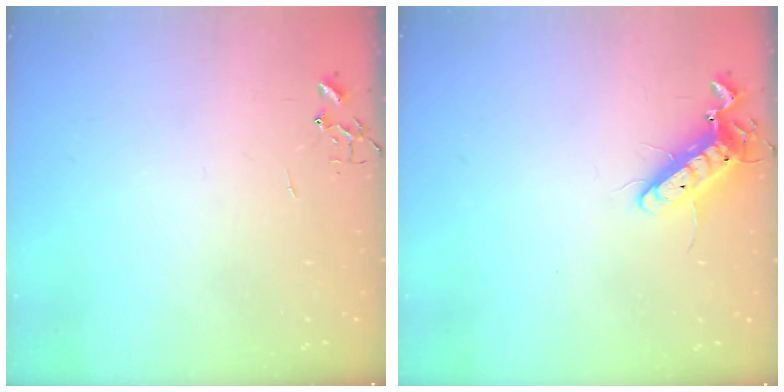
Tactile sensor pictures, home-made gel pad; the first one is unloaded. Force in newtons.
{"total": 11.6, "press": 11.4, "slide": 2.2}